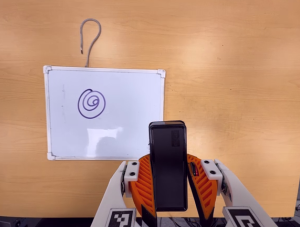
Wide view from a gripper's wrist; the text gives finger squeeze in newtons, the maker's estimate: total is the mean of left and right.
{"total": 7.3, "left": 6.2, "right": 8.3}